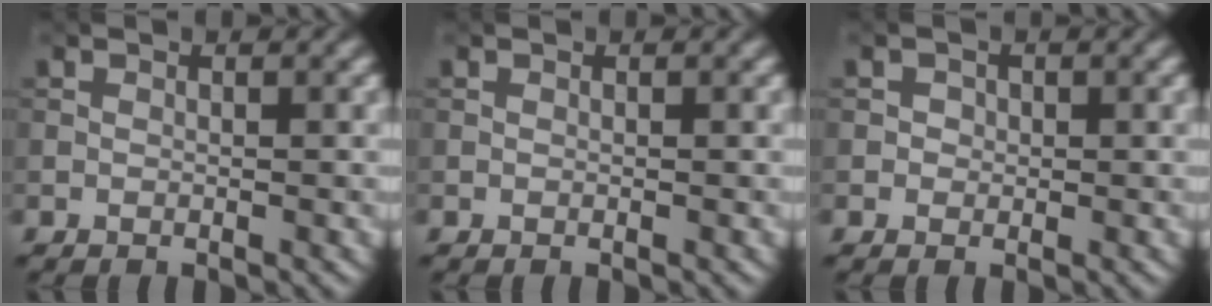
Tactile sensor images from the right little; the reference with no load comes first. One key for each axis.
{"total": 0.0}
{"total": 0.9, "fx": 0.1, "fy": 0.8, "fz": 0.2, "tx": 0.004, "ty": -0.002, "tz": 0.001}